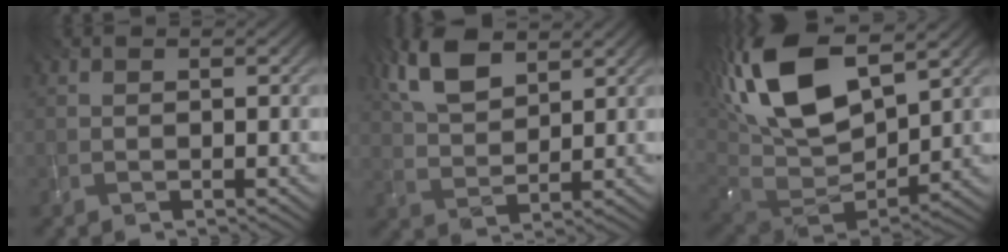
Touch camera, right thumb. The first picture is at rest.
{"total": 6.7, "force": [3.8, 2.8, 4.7], "torque": [-0.116, 0.010, 0.084]}
{"total": 18.0, "force": [6.7, 9.5, 13.7], "torque": [-0.304, 0.031, 0.124]}